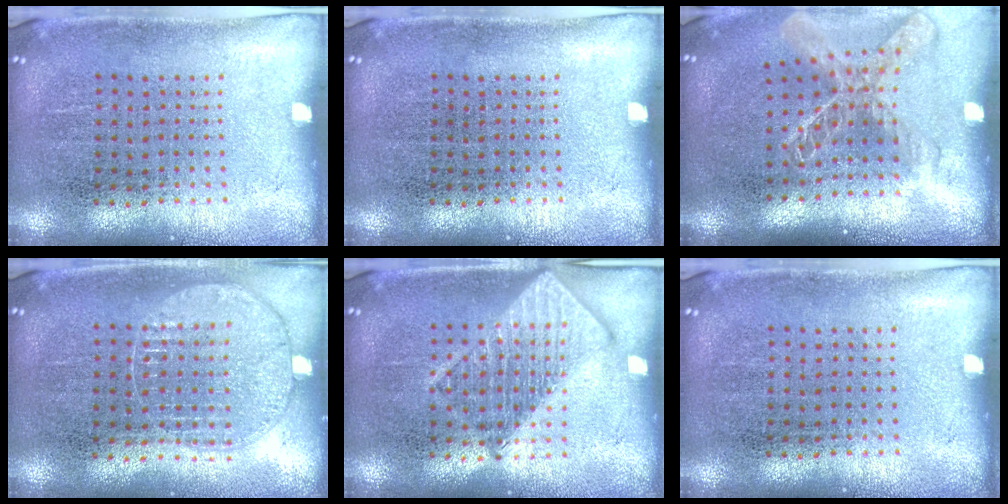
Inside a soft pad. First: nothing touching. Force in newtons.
{"total": 0.0}
{"total": 2.0, "press": 1.5, "slide": 1.2}
{"total": 1.0, "press": 0.9, "slide": 0.2}
{"total": 2.6, "press": 2.6, "slide": 0.4}
{"total": 0.0}